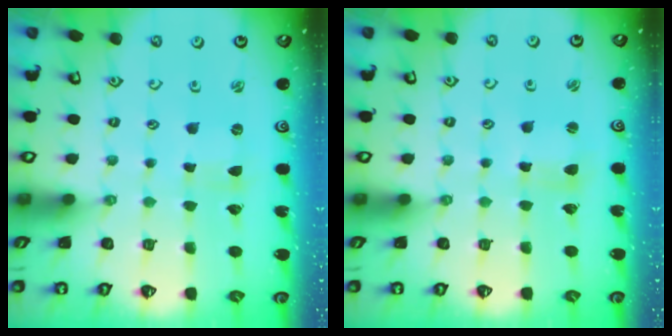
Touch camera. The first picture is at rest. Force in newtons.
{"total": 3.0, "press": 2.9, "slide": 0.4}